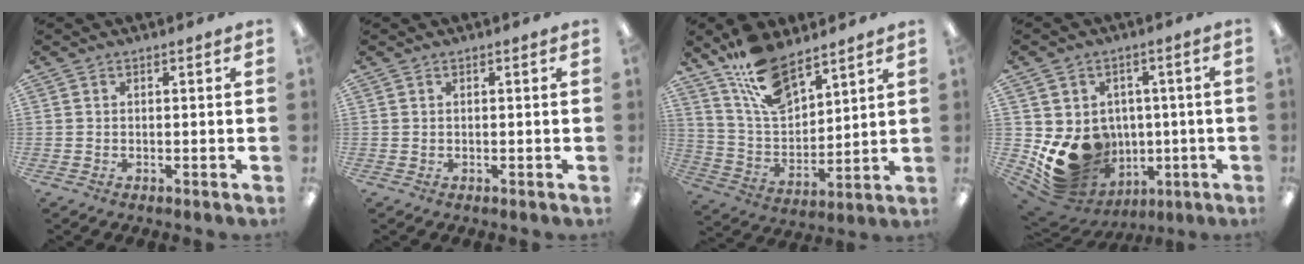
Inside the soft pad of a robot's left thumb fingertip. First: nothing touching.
{"total": 0.0}
{"total": 14.7, "force": [10.9, 6.5, 7.5], "torque": [-0.155, -0.051, 0.203]}
{"total": 13.9, "force": [-2.6, 12.0, 6.6], "torque": [-0.125, -0.013, -0.029]}